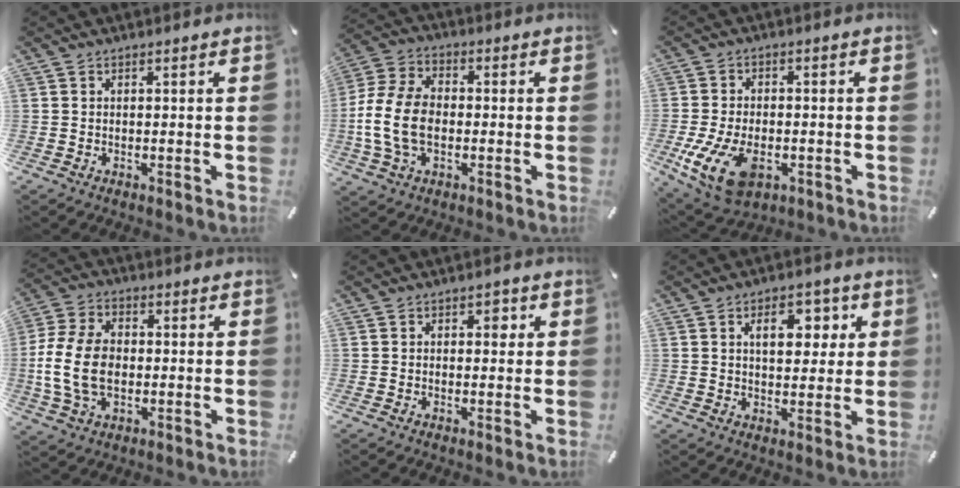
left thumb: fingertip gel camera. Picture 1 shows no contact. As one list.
[{"total": 12.7, "force": [-2.3, 8.6, 9.0], "torque": [-0.206, 0.004, -0.041]}, {"total": 12.5, "force": [-4.0, 7.9, 8.8], "torque": [-0.191, -0.002, -0.071]}, {"total": 12.9, "force": [-1.7, 8.9, 9.2], "torque": [-0.206, 0.009, -0.027]}, {"total": 2.2, "force": [0.4, 1.6, 1.5], "torque": [-0.006, -0.001, -0.001]}, {"total": 8.5, "force": [3.2, 5.4, 5.7], "torque": [-0.066, -0.009, 0.043]}]